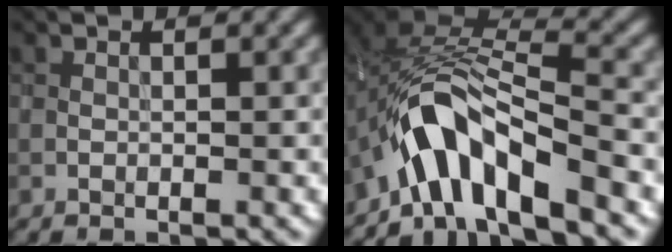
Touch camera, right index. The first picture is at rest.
{"total": 7.5, "force": [-4.7, 2.9, 5.2], "torque": [-0.077, 0.007, -0.090]}